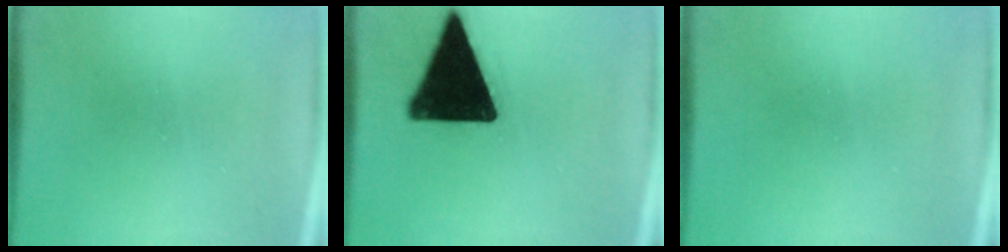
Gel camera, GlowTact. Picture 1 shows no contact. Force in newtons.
{"total": 19.8}
{"total": 0.5}